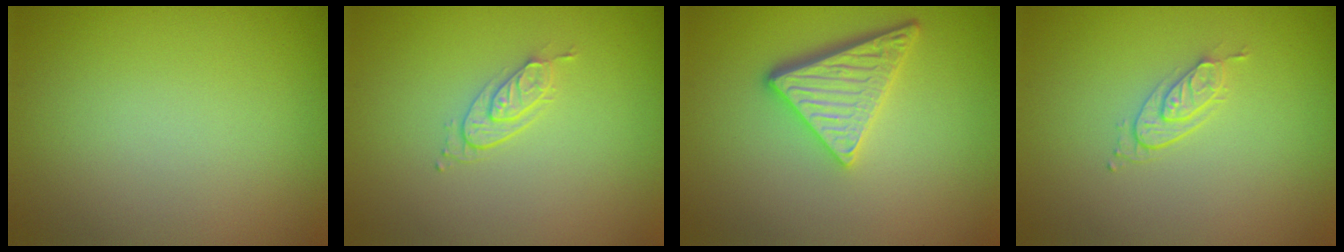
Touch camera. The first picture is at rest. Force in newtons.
{"total": 1.7, "press": 1.1, "slide": 1.3}
{"total": 4.3, "press": 3.4, "slide": 2.6}
{"total": 1.7, "press": 1.1, "slide": 1.3}